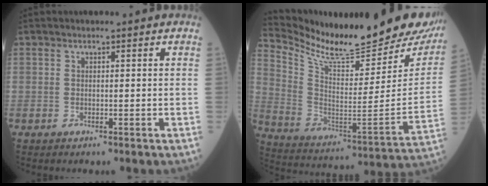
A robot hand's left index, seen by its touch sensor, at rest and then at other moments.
{"total": 26.0, "force": [23.5, 4.3, 10.3], "torque": [-0.185, -0.095, 0.337]}